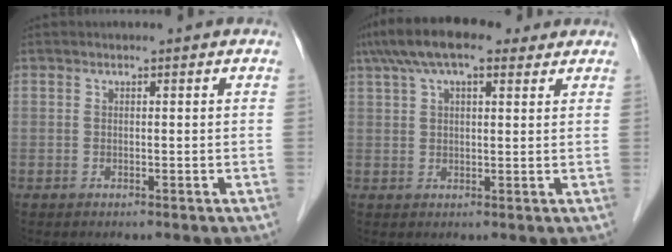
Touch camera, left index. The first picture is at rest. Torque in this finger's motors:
{"motor_torque": [1.05, -1.06, 0.47, 0.17]}